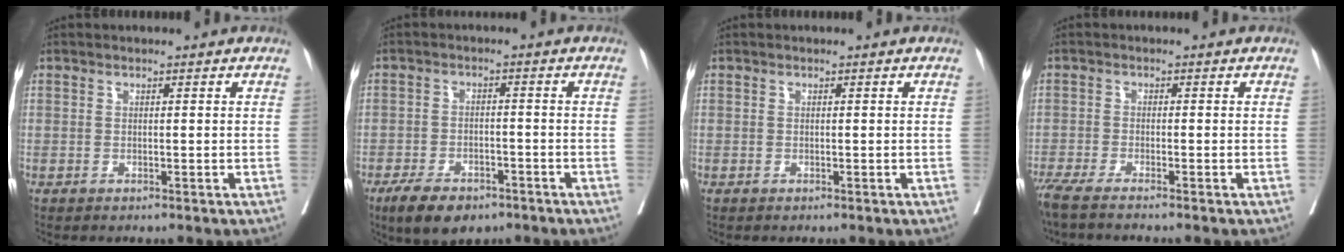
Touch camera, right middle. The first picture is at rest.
{"total": 7.8, "force": [-5.5, 3.4, 4.3], "torque": [-0.073, -0.004, -0.089]}
{"total": 0.0}
{"total": 5.7, "force": [-4.8, -0.3, 3.0], "torque": [-0.043, -0.013, -0.085]}